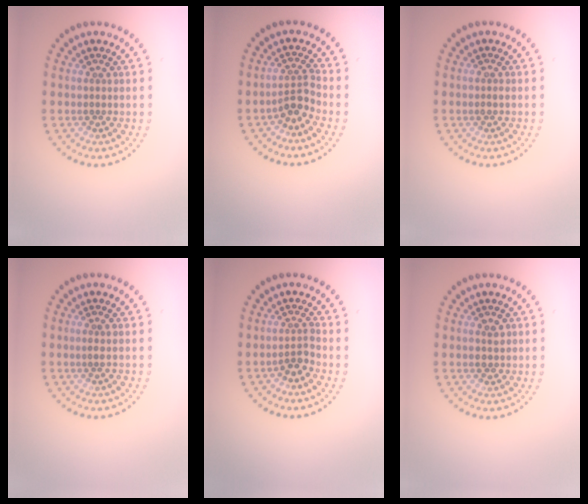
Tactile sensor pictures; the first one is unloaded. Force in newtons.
{"total": 2.3, "press": 1.7, "slide": 1.5}
{"total": 0.8, "press": 0.8, "slide": 0.2}
{"total": 0.5, "press": 0.2, "slide": 0.5}
{"total": 1.8, "press": 1.3, "slide": 1.2}
{"total": 1.4, "press": 1.4, "slide": 0.2}